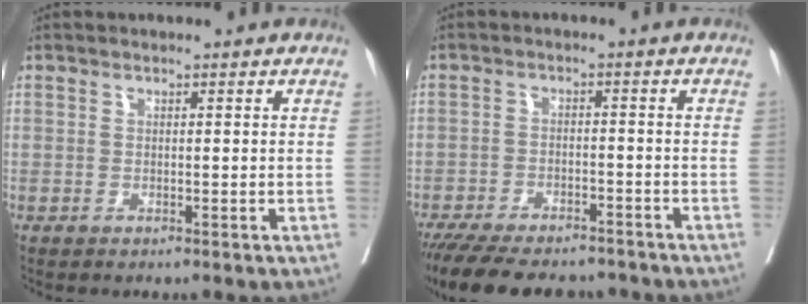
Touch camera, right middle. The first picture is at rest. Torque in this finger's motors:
{"motor_torque": [1.18, -0.96, 0.27, 0.12]}